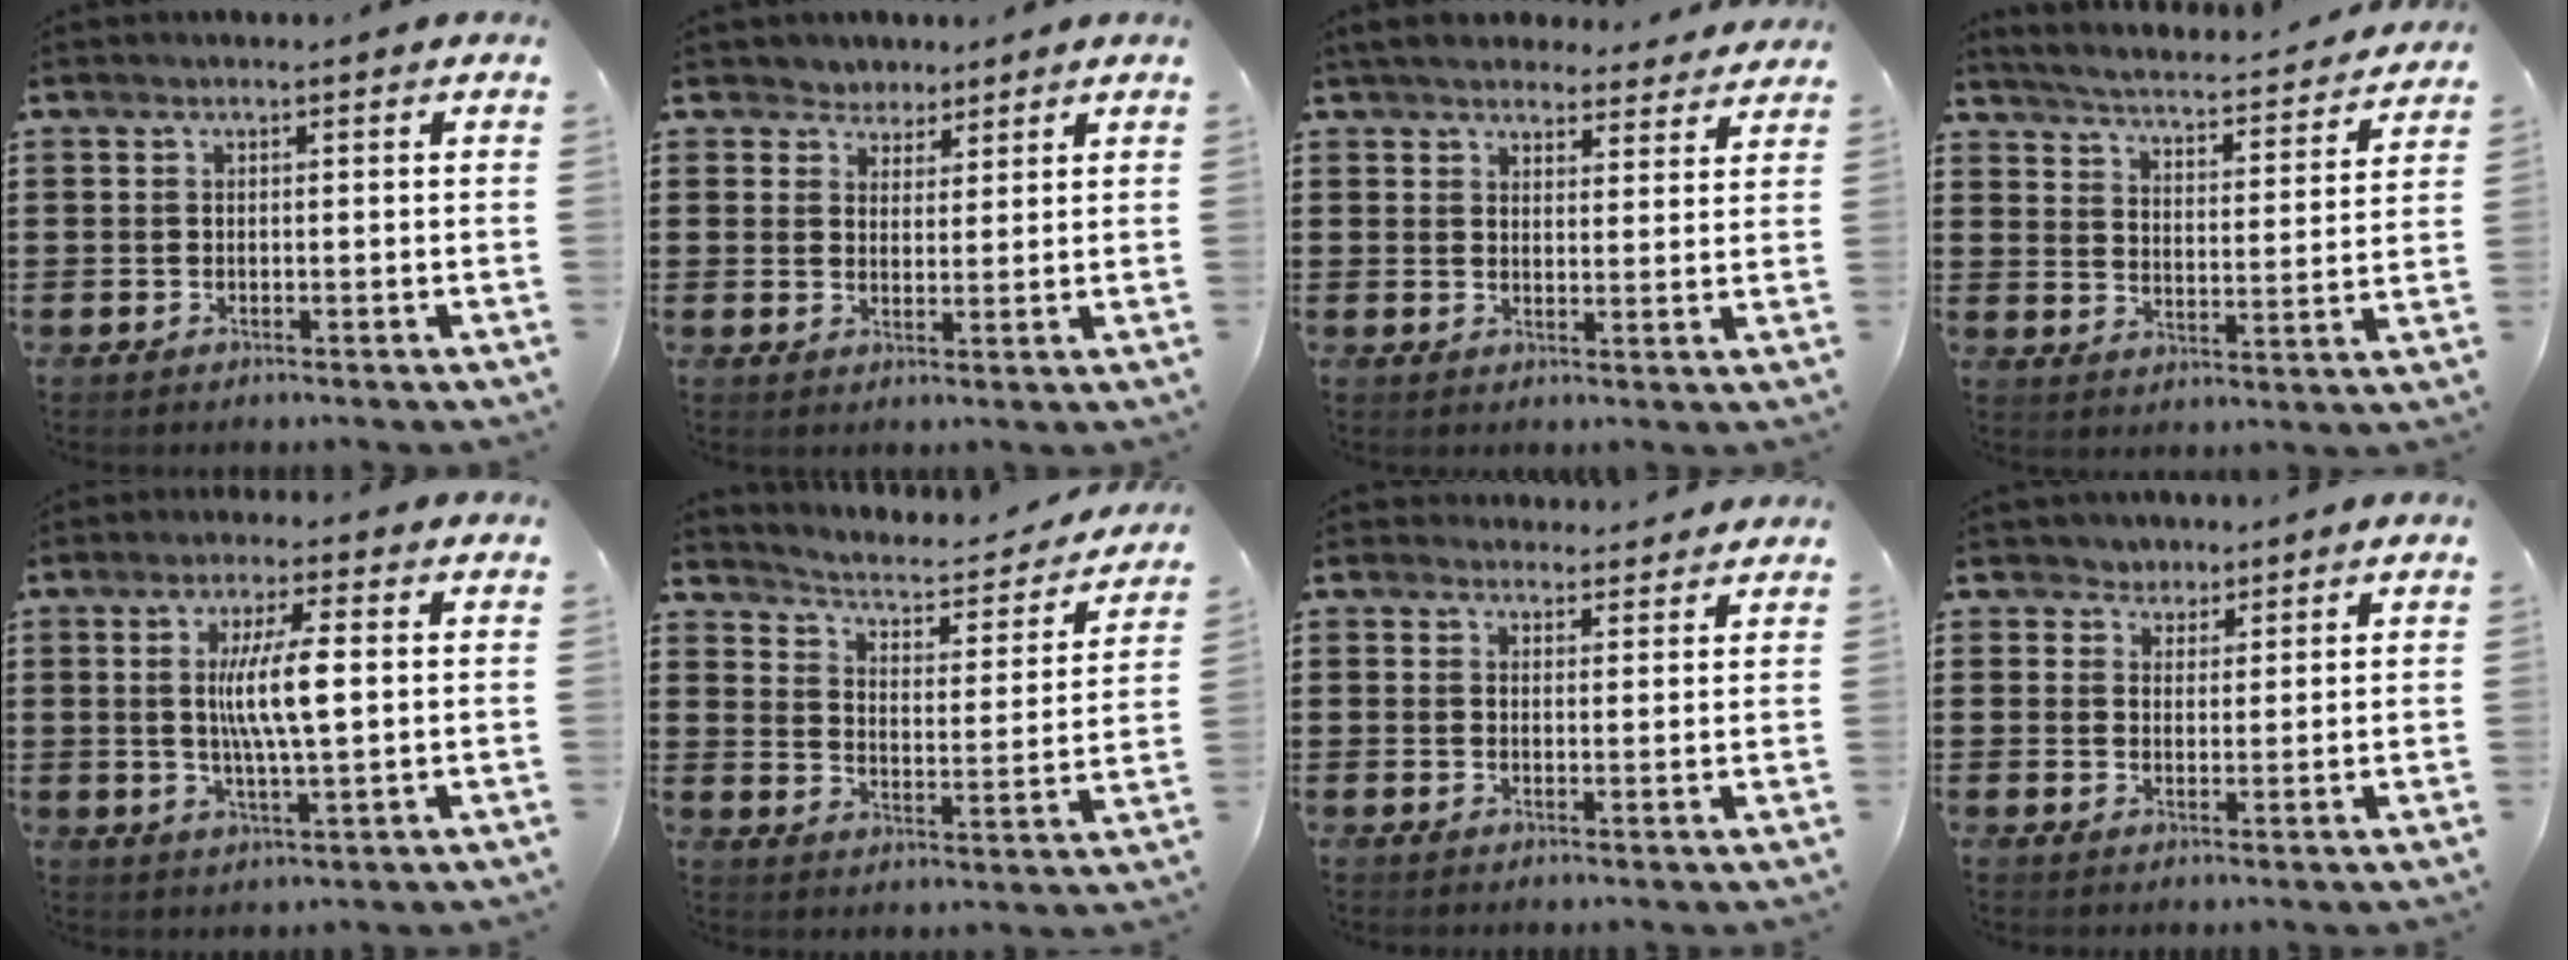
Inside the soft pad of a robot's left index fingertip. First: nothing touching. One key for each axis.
{"total": 3.3, "fx": 2.6, "fy": 2.0, "fz": -0.2, "tx": -0.013, "ty": 0.005, "tz": 0.048}
{"total": 4.8, "fx": 4.5, "fy": 1.2, "fz": 0.9, "tx": -0.035, "ty": -0.014, "tz": 0.083}
{"total": 3.1, "fx": 3.0, "fy": -0.4, "fz": 0.6, "tx": -0.033, "ty": -0.035, "tz": 0.041}
{"total": 7.8, "fx": 1.1, "fy": 1.2, "fz": 7.7, "tx": -0.151, "ty": -0.001, "tz": 0.013}
{"total": 2.8, "fx": 2.4, "fy": 0.8, "fz": 1.3, "tx": -0.042, "ty": -0.023, "tz": 0.030}
{"total": 2.8, "fx": 2.6, "fy": 0.8, "fz": 0.0, "tx": -0.009, "ty": -0.004, "tz": 0.051}
{"total": 2.7, "fx": 2.0, "fy": 1.8, "fz": -0.2, "tx": -0.010, "ty": 0.011, "tz": 0.038}